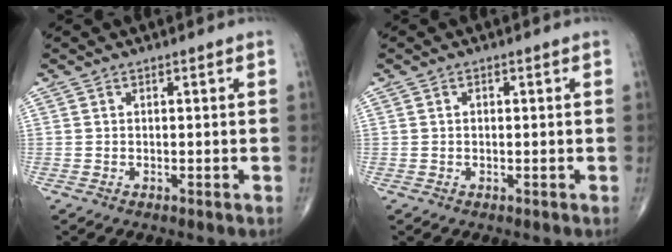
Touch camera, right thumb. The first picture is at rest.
{"total": 0.6, "force": [0.0, 0.5, 0.4], "torque": [-0.006, 0.002, -0.001]}